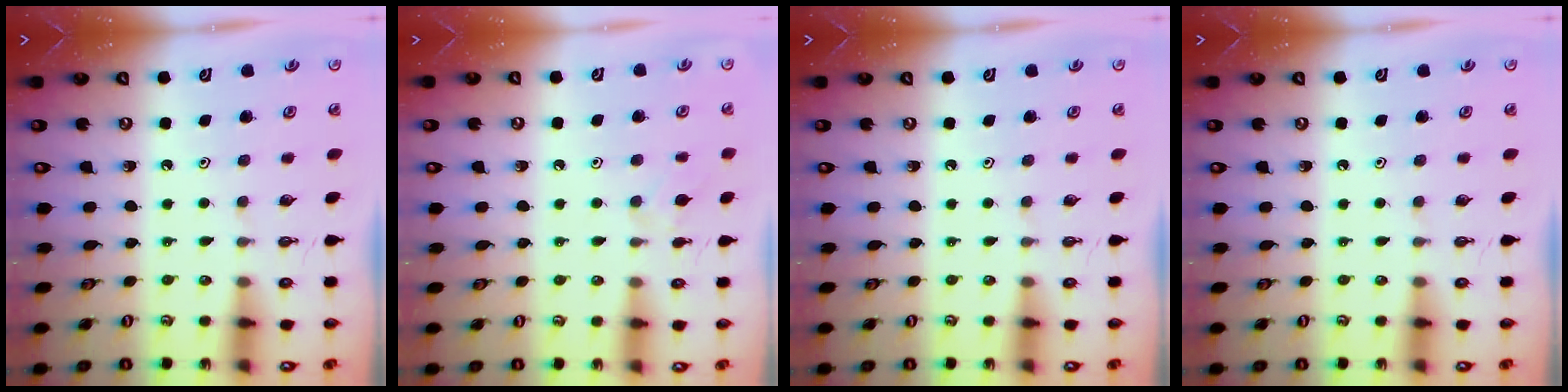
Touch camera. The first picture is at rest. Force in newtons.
{"total": 3.8, "press": 3.7, "slide": 0.7}
{"total": 0.0}
{"total": 0.0}